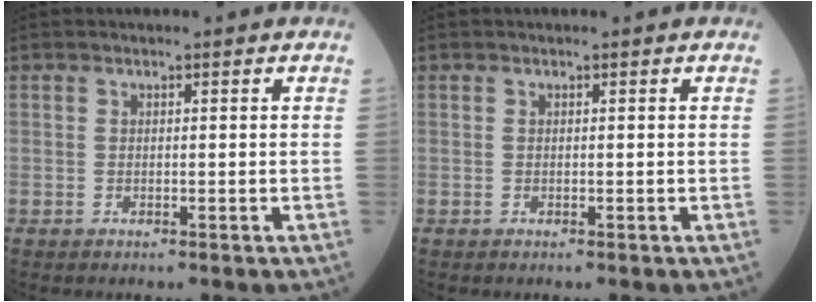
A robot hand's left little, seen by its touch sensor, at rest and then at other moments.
{"total": 0.0}